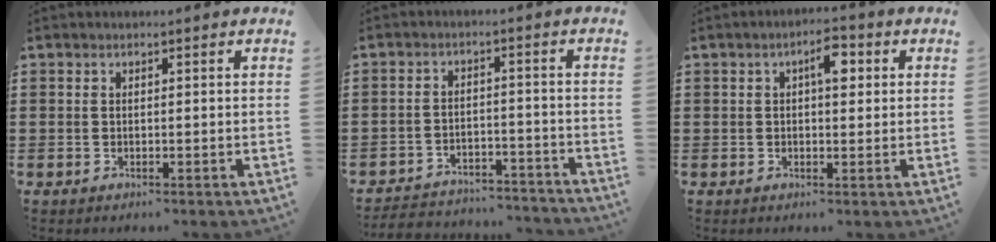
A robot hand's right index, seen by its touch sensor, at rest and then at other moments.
{"total": 4.2, "force": [-4.1, 0.7, 0.1], "torque": [-0.013, 0.002, -0.088]}
{"total": 4.0, "force": [1.2, 1.6, 3.5], "torque": [-0.057, 0.004, 0.014]}